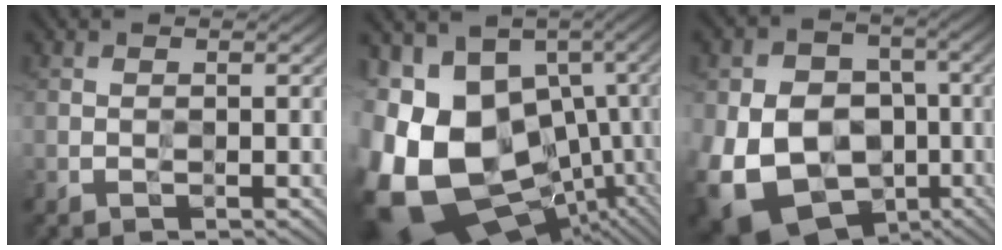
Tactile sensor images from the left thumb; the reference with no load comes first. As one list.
[{"total": 20.8, "force": [-2.3, 15.5, 13.7], "torque": [-0.294, -0.037, -0.008]}, {"total": 19.0, "force": [-5.8, 15.4, 9.5], "torque": [-0.214, -0.039, -0.096]}]